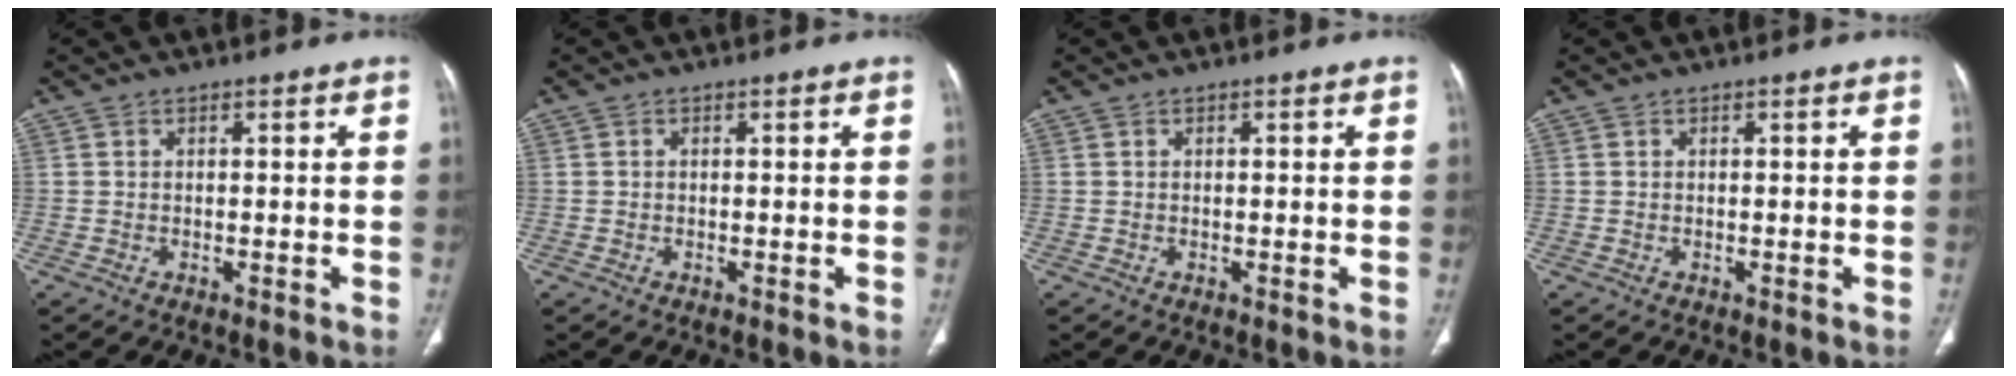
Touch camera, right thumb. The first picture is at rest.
{"total": 0.0}
{"total": 0.0}
{"total": 0.0}